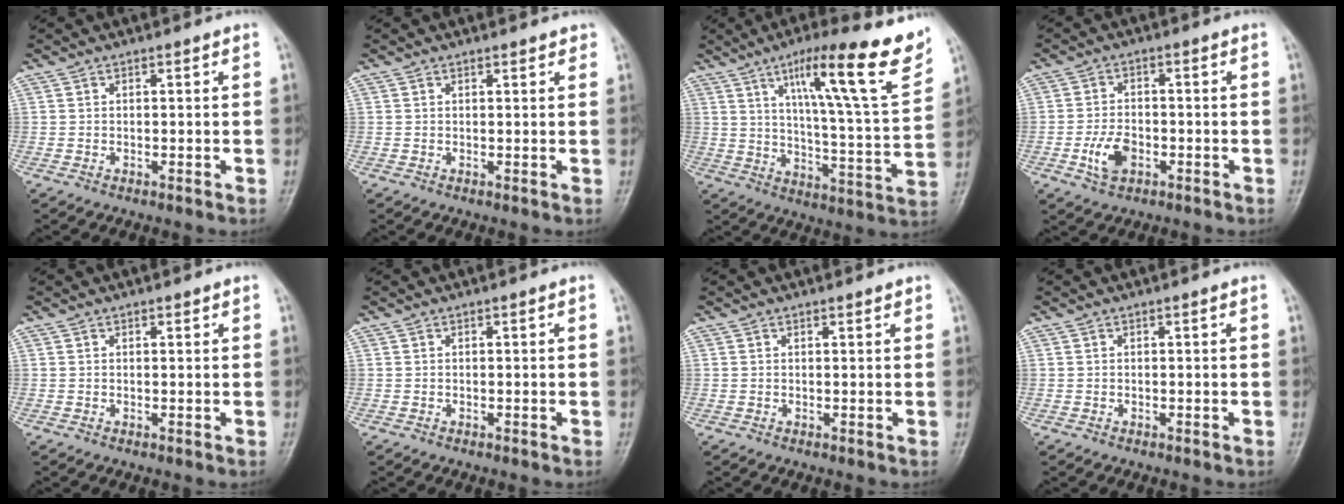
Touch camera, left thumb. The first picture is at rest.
{"total": 1.2, "force": [0.9, 0.6, 0.4], "torque": [0.001, -0.003, 0.007]}
{"total": 21.5, "force": [12.3, 2.7, 17.5], "torque": [-0.232, -0.047, 0.186]}
{"total": 5.7, "force": [-2.0, 3.7, 3.9], "torque": [-0.070, 0.008, -0.039]}
{"total": 0.7, "force": [0.5, 0.4, 0.4], "torque": [-0.002, -0.002, 0.004]}
{"total": 0.0}
{"total": 0.8, "force": [0.6, 0.3, 0.3], "torque": [-0.006, -0.004, 0.007]}
{"total": 0.0}